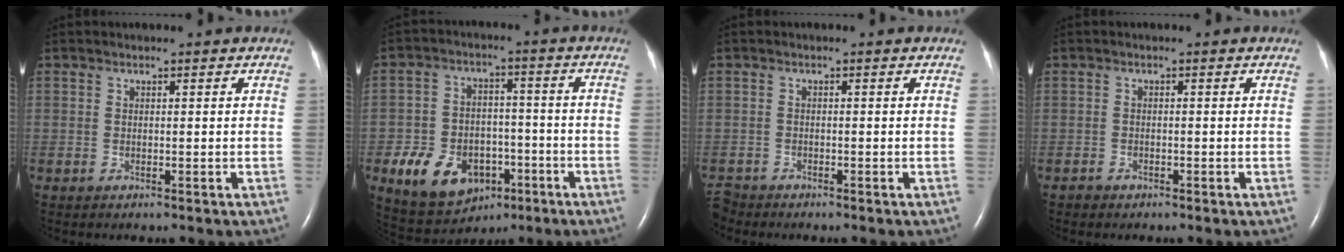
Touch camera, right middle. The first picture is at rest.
{"total": 11.8, "force": [-5.3, 8.0, 6.9], "torque": [-0.134, 0.009, -0.074]}
{"total": 2.3, "force": [-2.2, 0.5, -0.2], "torque": [0.006, -0.009, -0.041]}
{"total": 1.1, "force": [-0.9, 0.7, 0.0], "torque": [-0.006, 0.002, -0.016]}